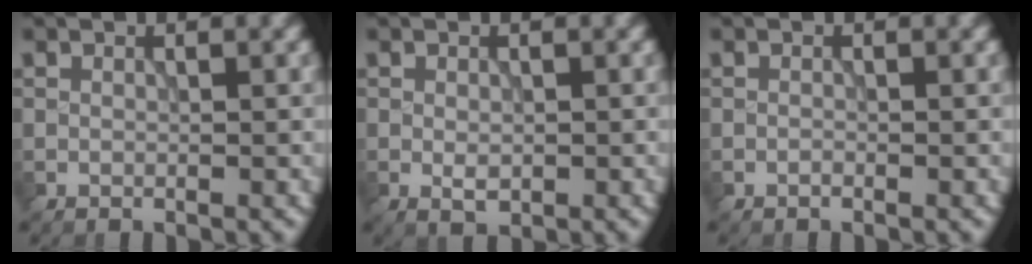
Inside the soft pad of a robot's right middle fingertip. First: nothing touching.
{"total": 1.5, "force": [-0.3, 0.9, 1.2], "torque": [-0.021, -0.004, -0.004]}
{"total": 0.0}